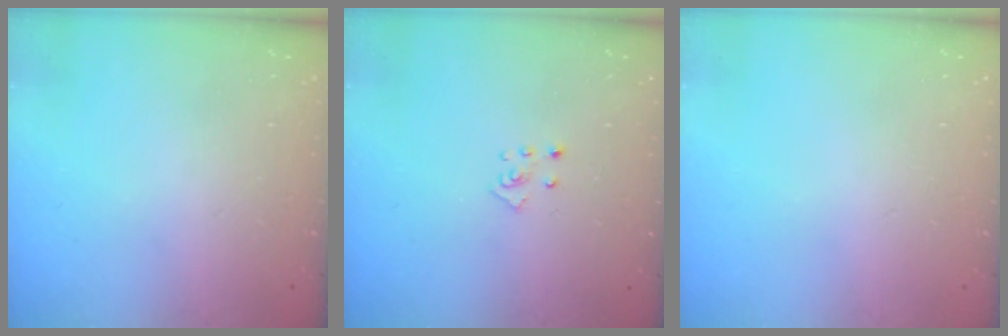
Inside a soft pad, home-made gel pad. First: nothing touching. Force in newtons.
{"total": 3.4, "press": 3.4, "slide": 0.3}
{"total": 0.0}